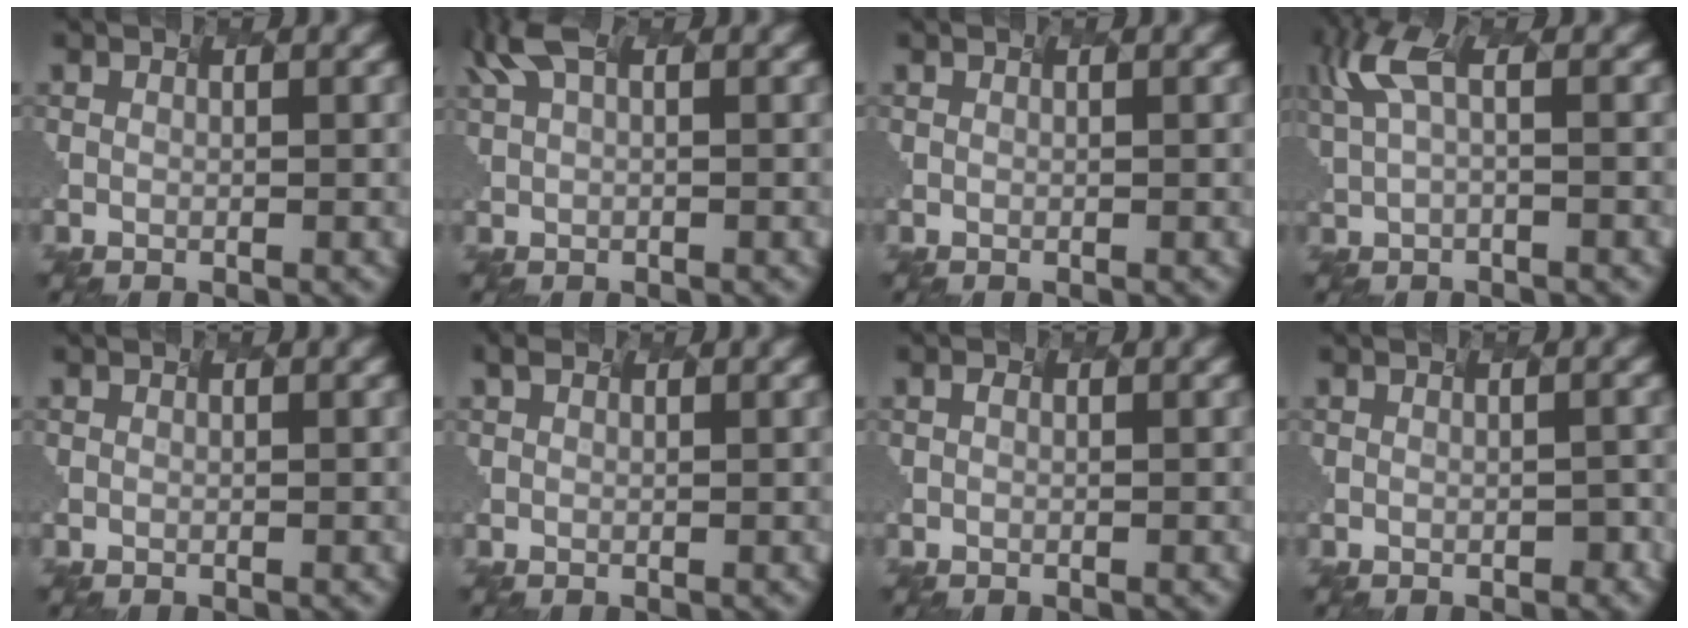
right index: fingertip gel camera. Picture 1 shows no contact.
{"total": 2.7, "force": [1.5, 0.3, 2.2], "torque": [-0.053, 0.016, 0.048]}
{"total": 0.0}
{"total": 3.0, "force": [0.3, 0.1, 3.0], "torque": [-0.083, 0.011, 0.045]}
{"total": 0.0}
{"total": 1.0, "force": [0.9, 0.2, 0.2], "torque": [-0.003, 0.010, 0.018]}
{"total": 0.8, "force": [-0.7, -0.3, -0.2], "torque": [-0.005, -0.001, 0.002]}
{"total": 0.8, "force": [-0.4, 0.2, 0.7], "torque": [-0.005, 0.001, 0.011]}